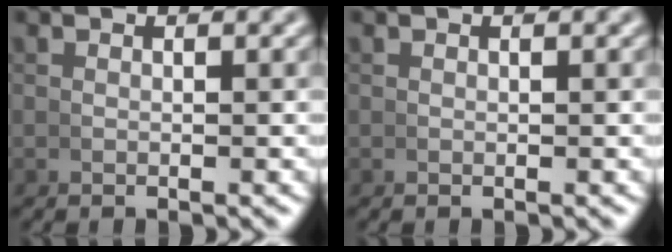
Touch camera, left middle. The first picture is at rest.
{"total": 0.0}